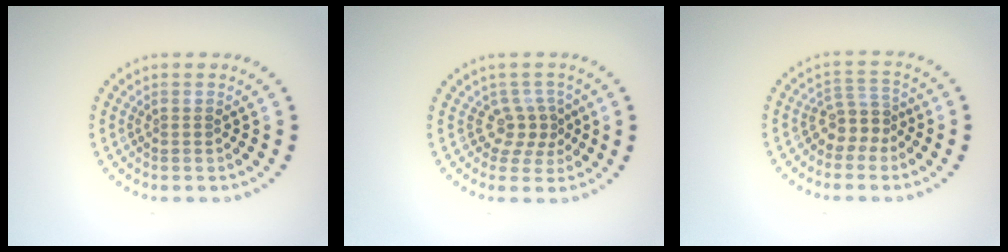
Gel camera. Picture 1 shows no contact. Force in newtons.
{"total": 2.5, "press": 1.8, "slide": 1.8}
{"total": 2.7, "press": 2.0, "slide": 1.8}